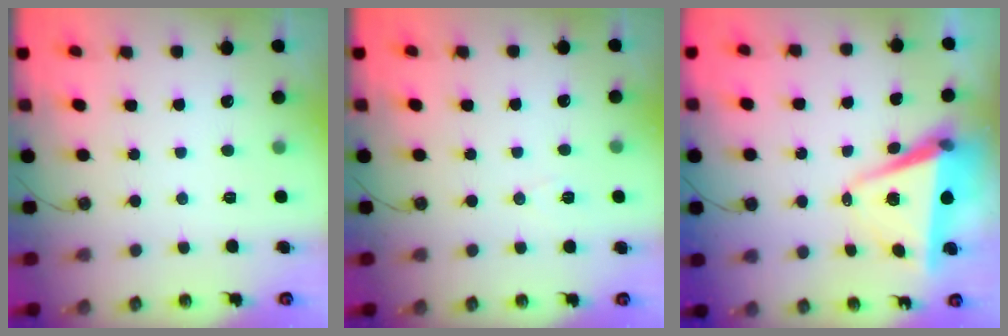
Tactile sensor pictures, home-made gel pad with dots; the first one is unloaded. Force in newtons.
{"total": 6.6, "press": 4.8, "slide": 4.5}
{"total": 7.2, "press": 5.6, "slide": 4.5}